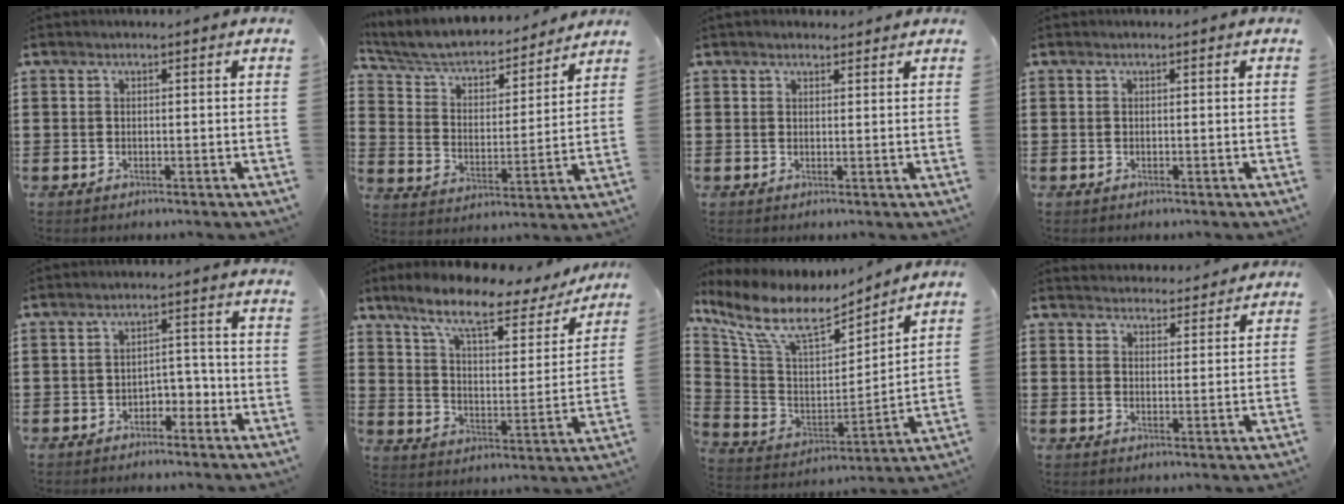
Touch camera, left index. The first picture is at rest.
{"total": 5.3, "force": [4.7, 1.6, 1.9], "torque": [-0.061, -0.035, 0.074]}
{"total": 1.6, "force": [1.5, 0.5, 0.2], "torque": [-0.006, 0.003, 0.029]}
{"total": 0.0}
{"total": 3.1, "force": [-2.3, 1.6, 1.4], "torque": [-0.031, 0.006, -0.049]}
{"total": 9.7, "force": [7.2, 2.1, 6.1], "torque": [-0.136, -0.033, 0.117]}
{"total": 10.2, "force": [7.4, 3.7, 5.9], "torque": [-0.148, -0.040, 0.126]}
{"total": 3.5, "force": [3.4, 0.4, -0.1], "torque": [-0.010, -0.015, 0.064]}